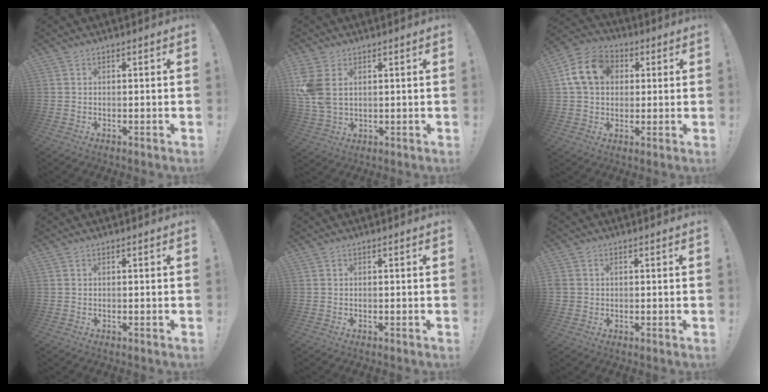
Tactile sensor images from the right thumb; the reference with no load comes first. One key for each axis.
{"total": 8.4, "fx": 2.6, "fy": 5.5, "fz": 5.8, "tx": -0.118, "ty": -0.011, "tz": 0.052}
{"total": 14.1, "fx": 3.8, "fy": 11.1, "fz": 7.9, "tx": -0.125, "ty": 0.007, "tz": 0.078}
{"total": 0.0}
{"total": 0.0}
{"total": 2.3, "fx": 0.5, "fy": 2.1, "fz": 0.7, "tx": -0.013, "ty": 0.004, "tz": 0.012}